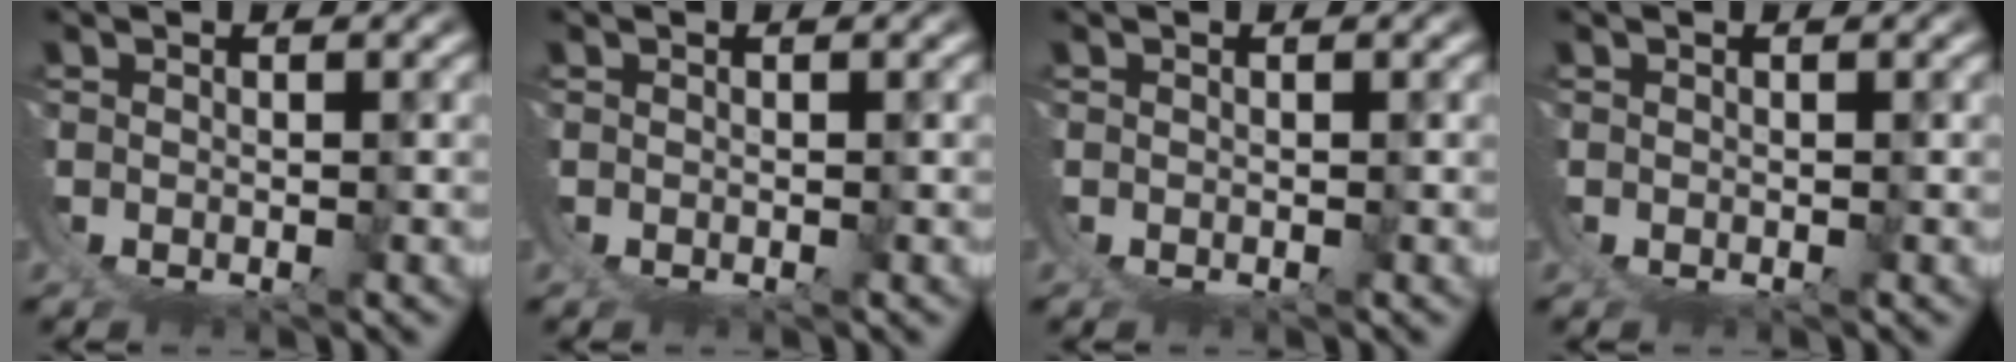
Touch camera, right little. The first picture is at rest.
{"total": 0.0}
{"total": 0.0}
{"total": 0.0}